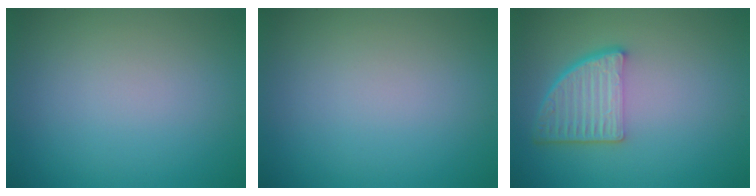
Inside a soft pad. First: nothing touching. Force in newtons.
{"total": 0.0}
{"total": 5.0, "press": 3.7, "slide": 3.4}